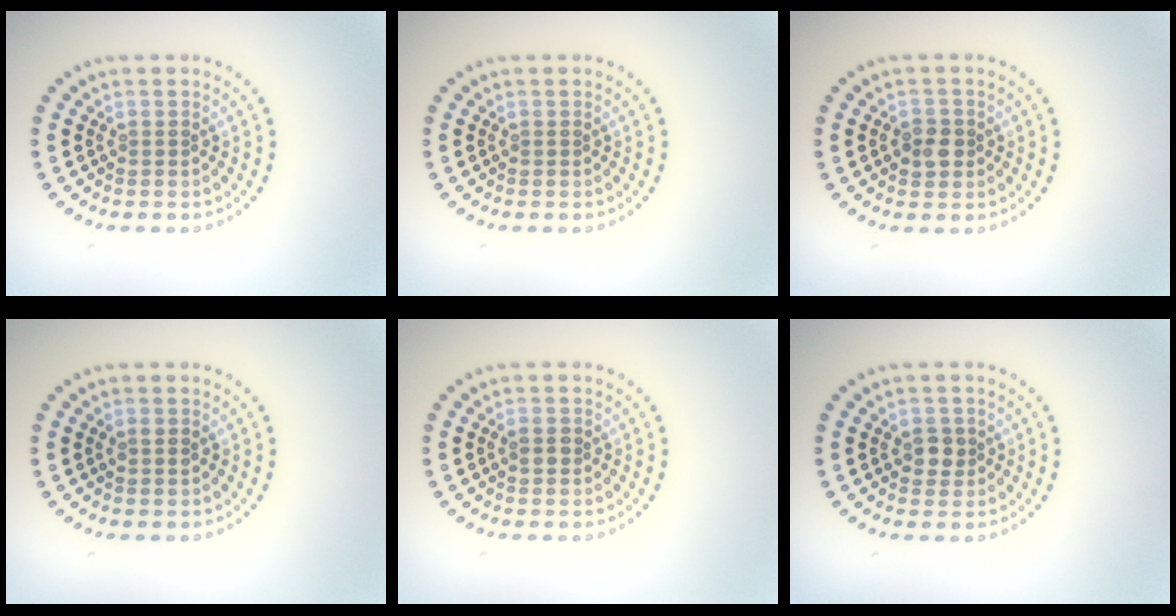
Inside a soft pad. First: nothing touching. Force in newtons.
{"total": 0.0}
{"total": 1.9, "press": 1.9, "slide": 0.5}
{"total": 0.9, "press": 0.9, "slide": 0.1}
{"total": 1.2, "press": 1.2, "slide": 0.1}
{"total": 1.8, "press": 1.7, "slide": 0.6}